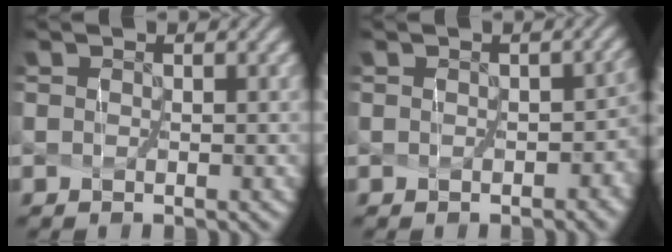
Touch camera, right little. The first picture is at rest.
{"total": 4.0, "force": [-1.1, 2.8, 2.6], "torque": [-0.016, -0.008, -0.015]}